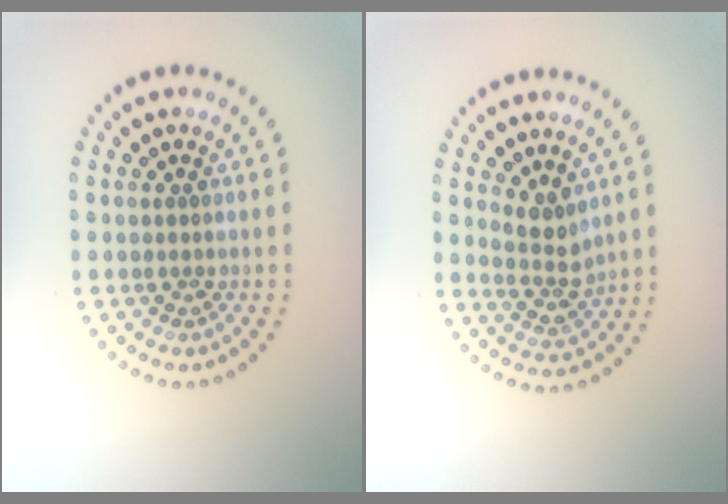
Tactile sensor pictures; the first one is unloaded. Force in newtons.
{"total": 2.5, "press": 2.0, "slide": 1.5}